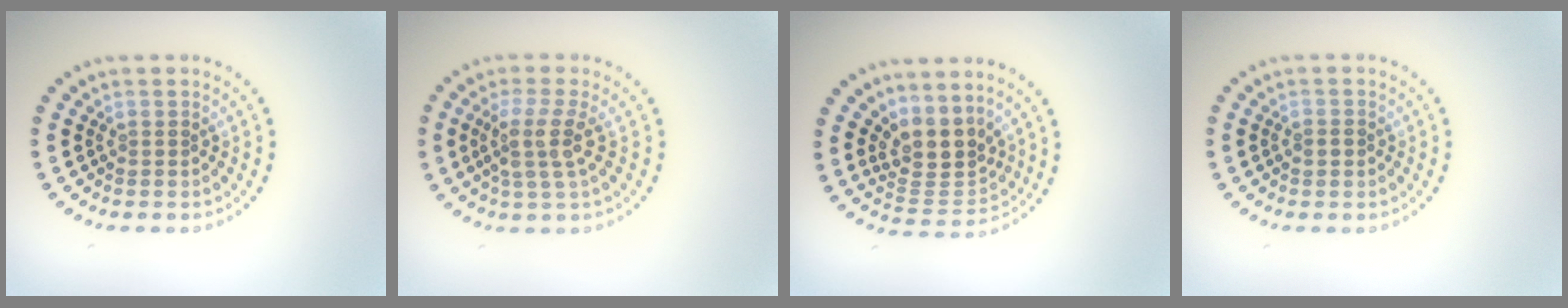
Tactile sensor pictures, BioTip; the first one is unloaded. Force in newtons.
{"total": 3.3, "press": 2.6, "slide": 2.1}
{"total": 3.8, "press": 3.0, "slide": 2.4}
{"total": 1.3, "press": 1.3, "slide": 0.1}